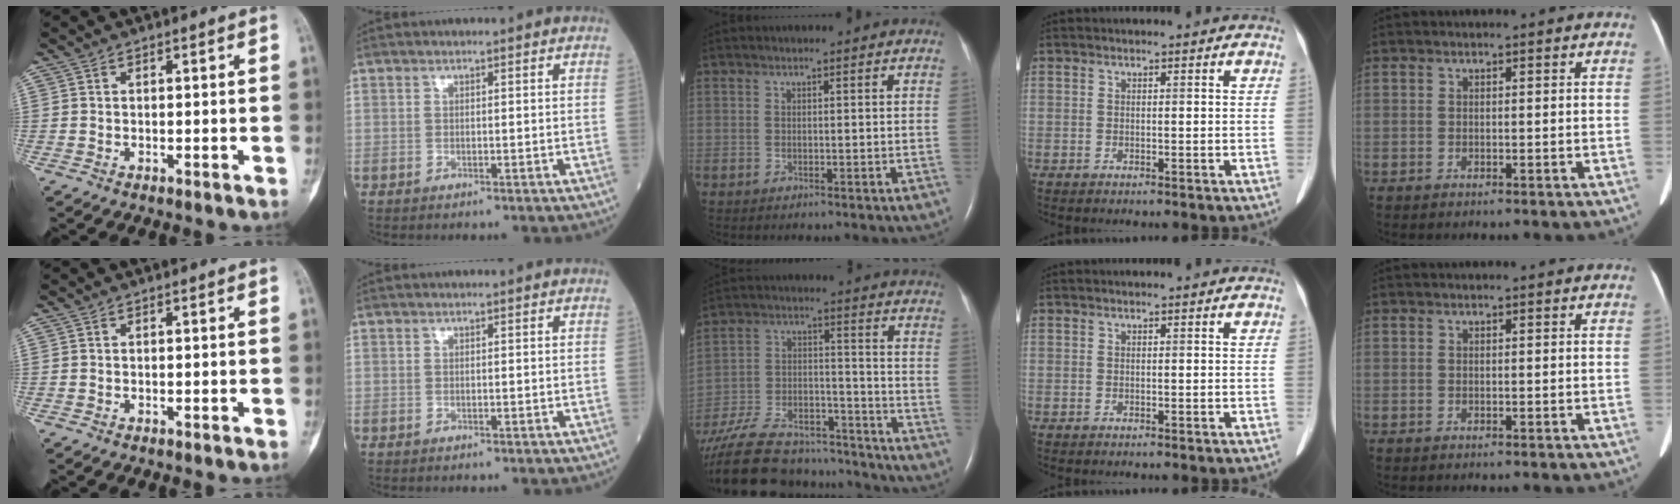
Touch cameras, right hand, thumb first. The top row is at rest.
{"middle": {"total": 28.6, "force": [-24.9, 8.3, 11.5], "torque": [-0.247, -0.023, -0.376]}}